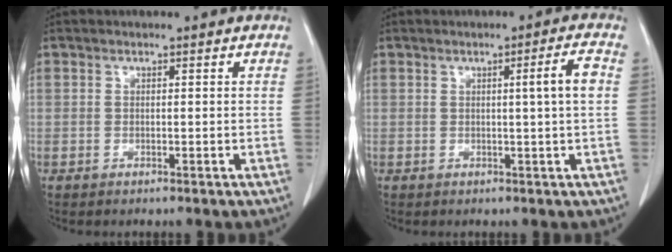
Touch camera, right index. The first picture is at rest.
{"total": 3.7, "force": [0.4, -0.7, 3.6], "torque": [-0.054, 0.000, 0.006]}